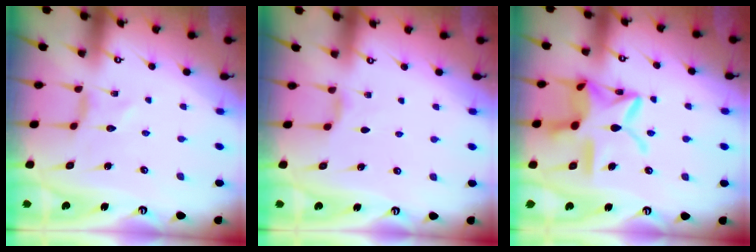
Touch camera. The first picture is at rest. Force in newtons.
{"total": 2.2, "press": 2.2, "slide": 0.4}
{"total": 17.9, "press": 17.8, "slide": 1.4}